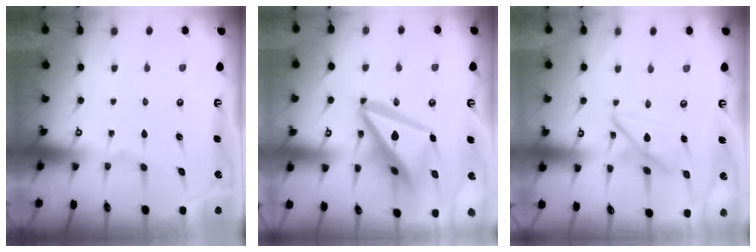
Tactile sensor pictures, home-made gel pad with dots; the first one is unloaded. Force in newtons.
{"total": 18.8, "press": 18.7, "slide": 2.0}
{"total": 10.6, "press": 10.6, "slide": 0.8}